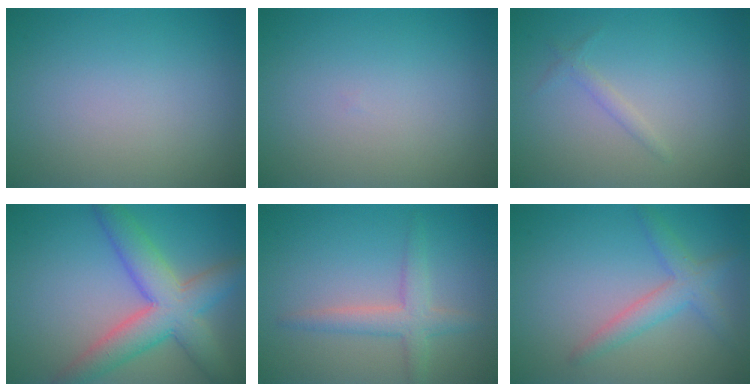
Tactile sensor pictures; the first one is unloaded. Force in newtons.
{"total": 0.0}
{"total": 0.9, "press": 0.9, "slide": 0.1}
{"total": 7.2, "press": 7.2, "slide": 0.5}
{"total": 2.9, "press": 2.9, "slide": 0.2}
{"total": 2.9, "press": 2.9, "slide": 0.1}